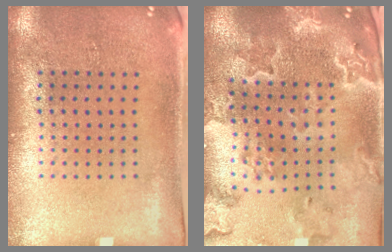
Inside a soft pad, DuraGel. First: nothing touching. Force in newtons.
{"total": 2.9, "press": 2.7, "slide": 1.0}